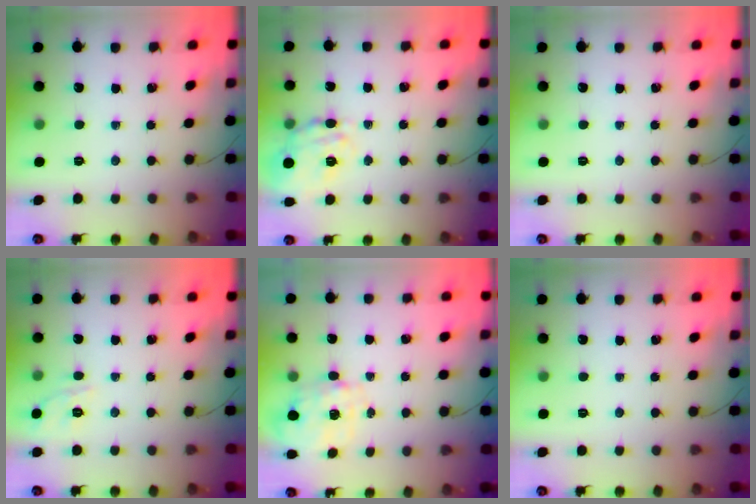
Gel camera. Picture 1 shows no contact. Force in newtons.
{"total": 9.8, "press": 9.5, "slide": 2.5}
{"total": 0.0}
{"total": 9.1, "press": 9.0, "slide": 1.7}
{"total": 3.8, "press": 3.7, "slide": 0.9}
{"total": 0.0}